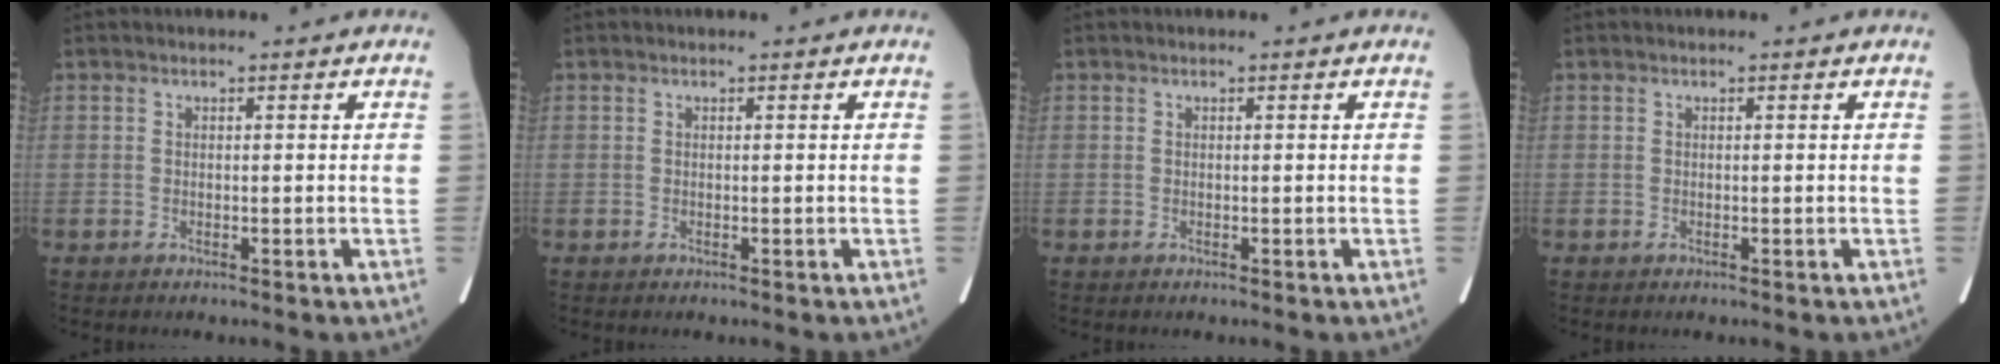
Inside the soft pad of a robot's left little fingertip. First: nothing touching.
{"total": 0.0}
{"total": 0.0}
{"total": 0.0}